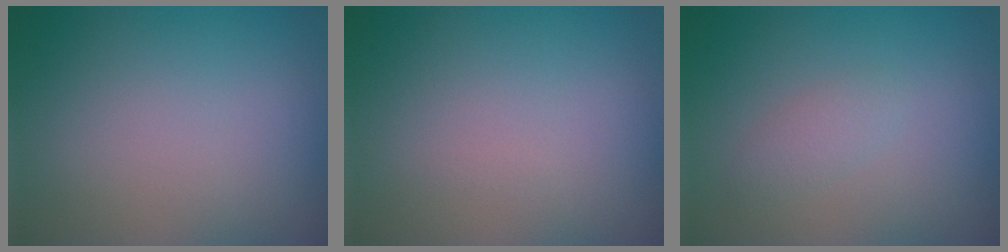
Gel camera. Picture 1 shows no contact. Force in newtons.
{"total": 0.0}
{"total": 1.2, "press": 1.1, "slide": 0.1}